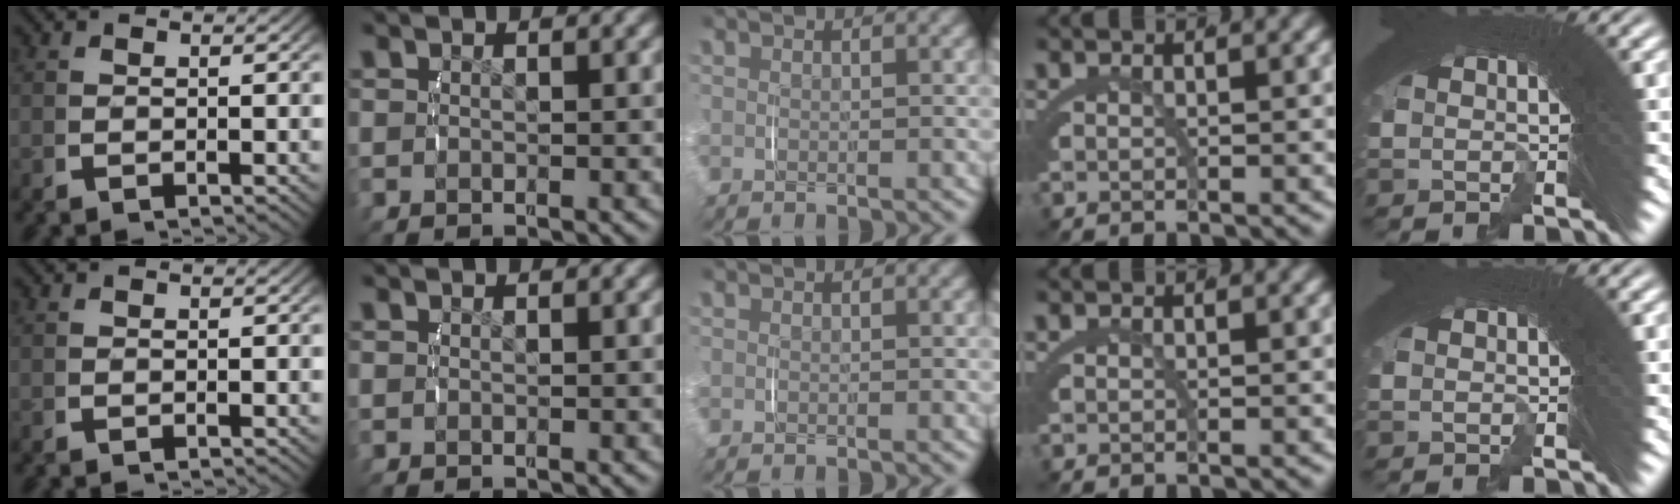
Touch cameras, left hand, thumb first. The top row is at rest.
{}